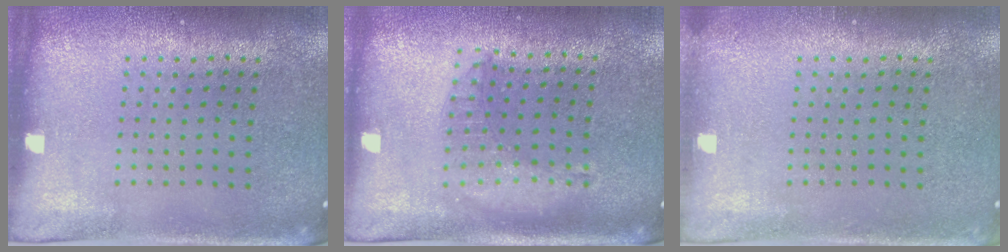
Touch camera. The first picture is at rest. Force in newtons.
{"total": 1.2, "press": 1.2, "slide": 0.3}
{"total": 0.6, "press": 0.6, "slide": 0.0}